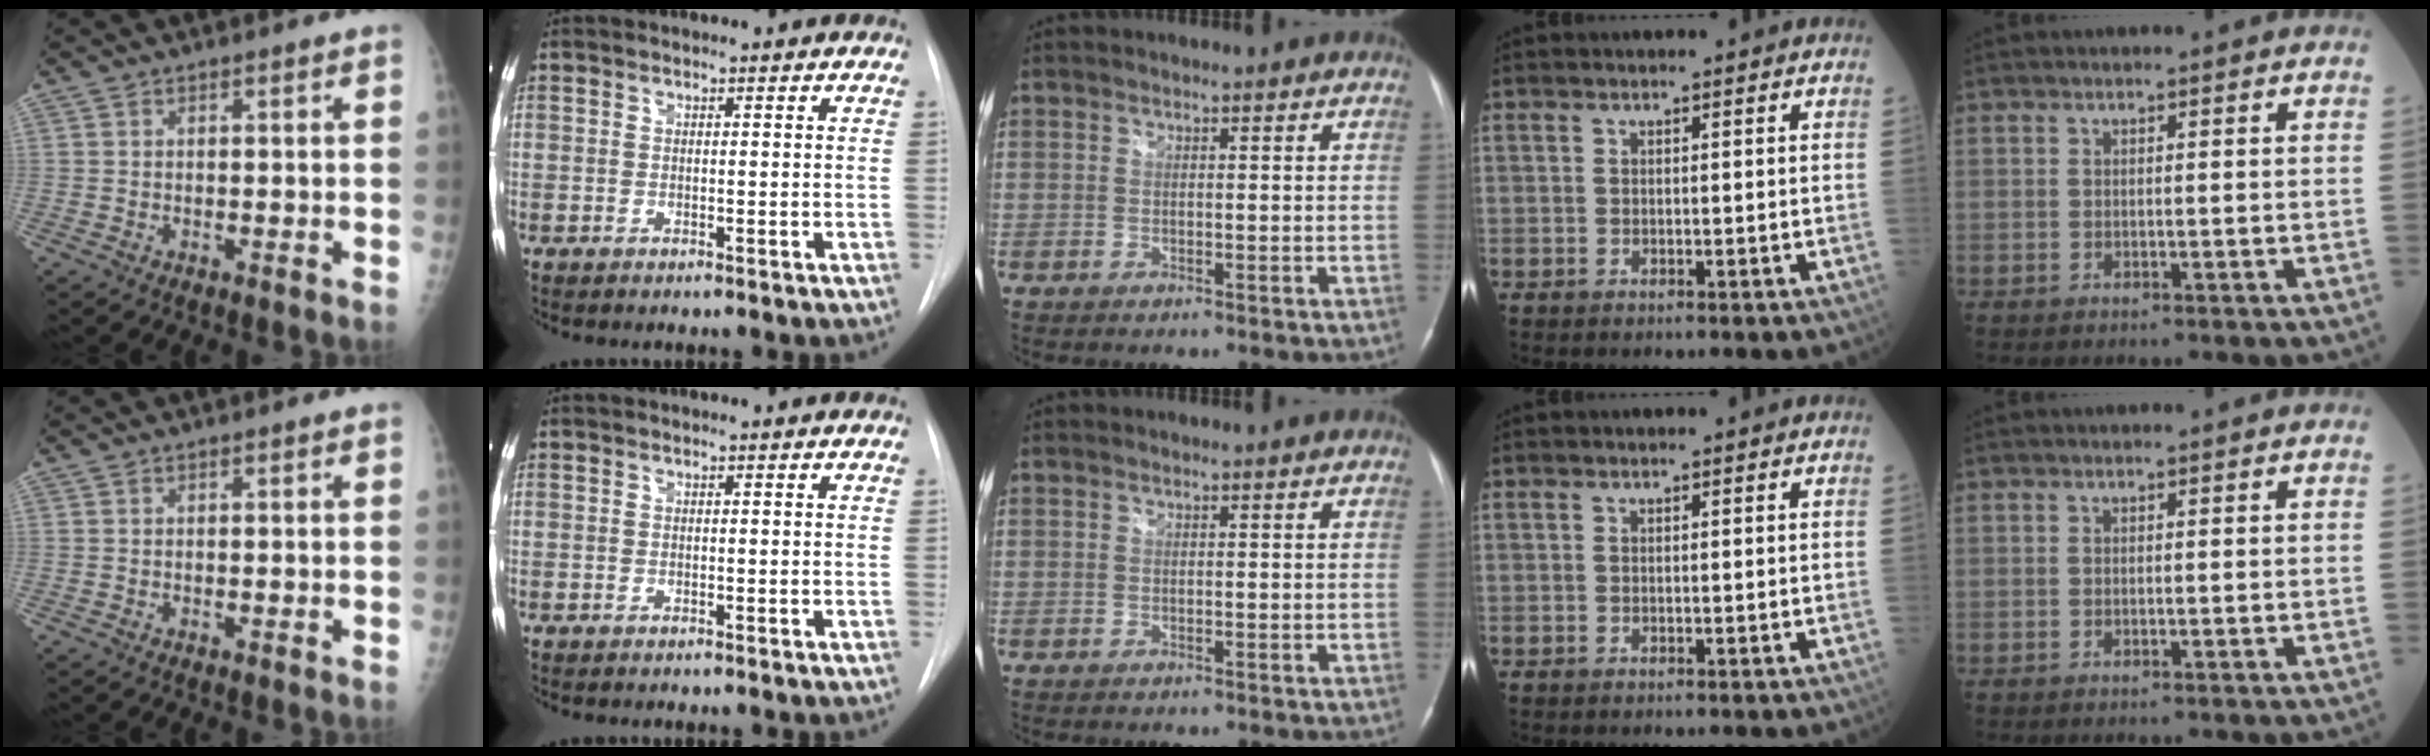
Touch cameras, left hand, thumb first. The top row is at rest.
{}